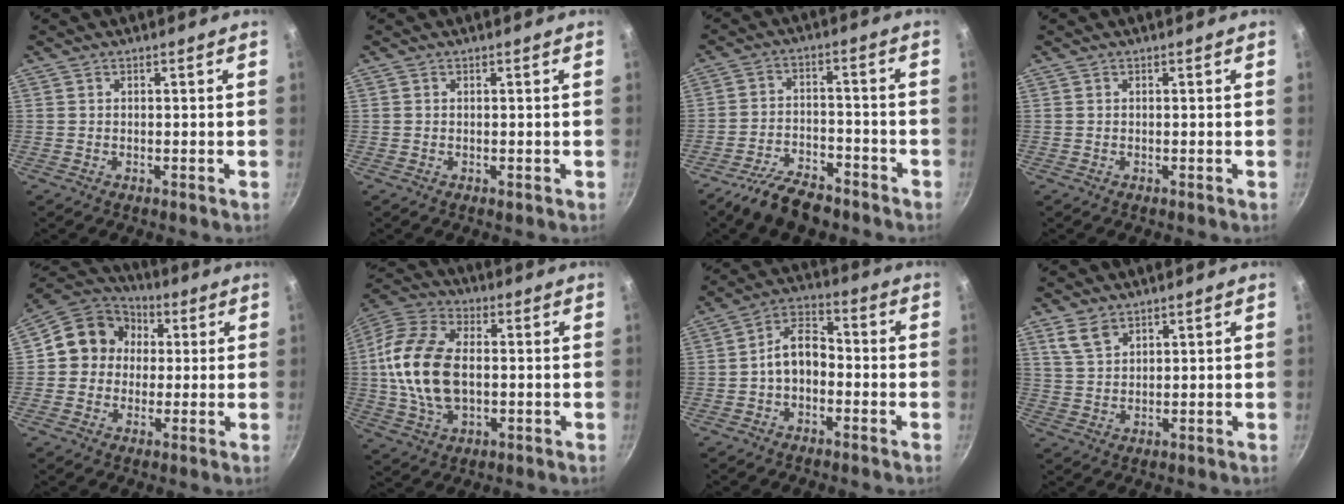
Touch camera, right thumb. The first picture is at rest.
{"total": 0.5, "force": [-0.1, 0.4, 0.3], "torque": [0.000, 0.000, -0.002]}
{"total": 9.7, "force": [-7.4, 4.2, 4.7], "torque": [-0.077, 0.055, -0.127]}
{"total": 0.0}
{"total": 12.1, "force": [1.6, 11.0, 4.9], "torque": [-0.043, 0.026, 0.005]}
{"total": 17.2, "force": [0.1, 10.6, 13.6], "torque": [-0.258, 0.018, -0.008]}
{"total": 7.8, "force": [-1.5, 5.2, 5.6], "torque": [-0.070, 0.039, -0.039]}
{"total": 4.7, "force": [3.2, 2.4, 2.5], "torque": [-0.043, -0.014, 0.068]}